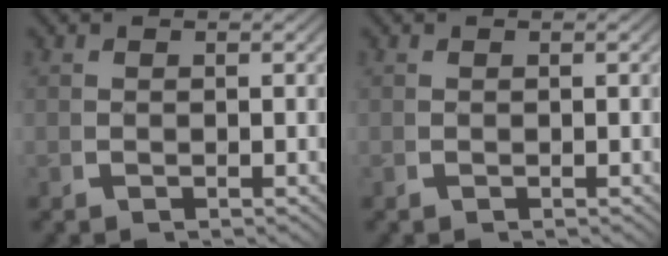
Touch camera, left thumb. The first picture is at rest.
{"total": 0.0}